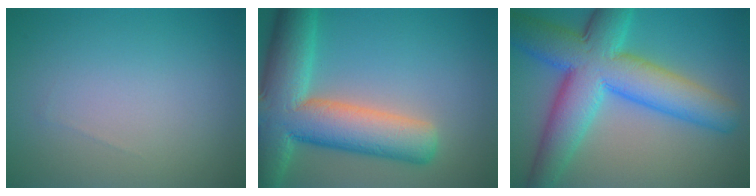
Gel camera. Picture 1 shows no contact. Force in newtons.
{"total": 11.9, "press": 11.8, "slide": 0.9}
{"total": 11.3, "press": 11.3, "slide": 0.1}